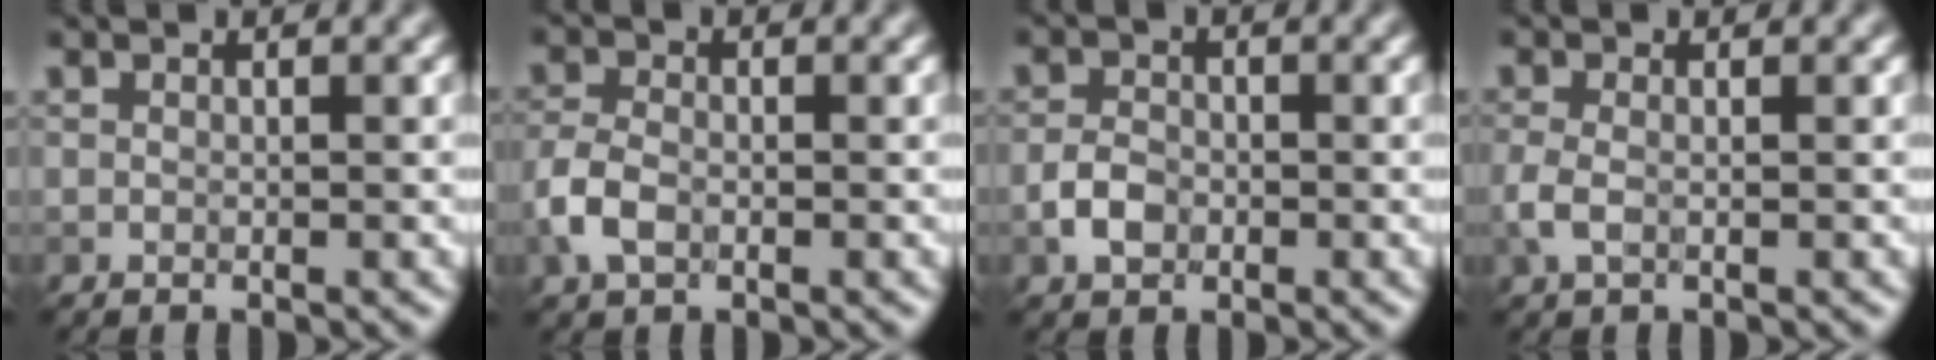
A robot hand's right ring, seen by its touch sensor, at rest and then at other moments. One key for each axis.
{"total": 2.9, "fx": -1.1, "fy": 1.8, "fz": 2.0, "tx": -0.047, "ty": 0.000, "tz": -0.031}
{"total": 2.3, "fx": -0.9, "fy": 1.6, "fz": 1.4, "tx": -0.025, "ty": 0.003, "tz": -0.023}
{"total": 1.8, "fx": -0.5, "fy": 0.9, "fz": 1.5, "tx": -0.040, "ty": -0.002, "tz": -0.014}